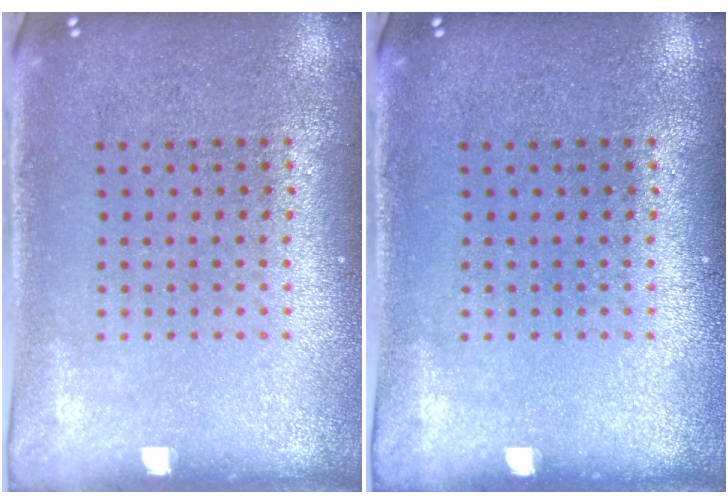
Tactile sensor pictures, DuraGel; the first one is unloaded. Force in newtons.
{"total": 0.0}